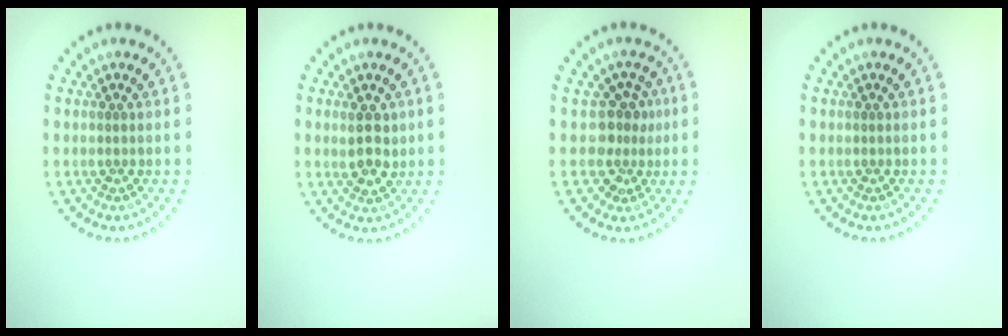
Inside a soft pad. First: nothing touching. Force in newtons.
{"total": 2.5, "press": 2.4, "slide": 0.7}
{"total": 2.8, "press": 2.0, "slide": 1.9}
{"total": 0.0}